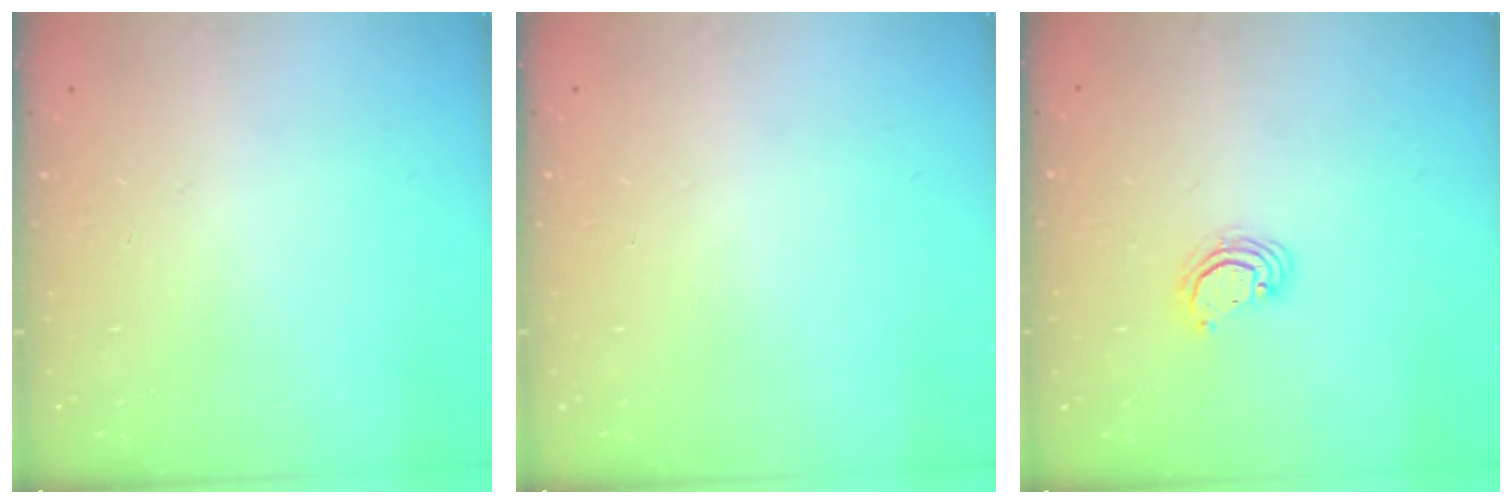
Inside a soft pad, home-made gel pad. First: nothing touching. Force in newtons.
{"total": 0.0}
{"total": 3.0, "press": 3.0, "slide": 0.3}